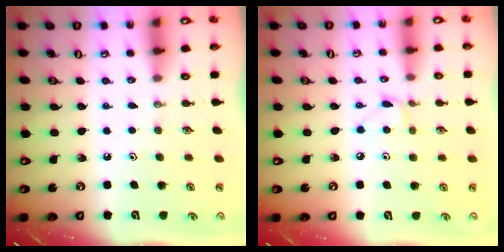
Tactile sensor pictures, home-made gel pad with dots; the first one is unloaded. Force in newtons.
{"total": 5.5, "press": 5.5, "slide": 0.5}